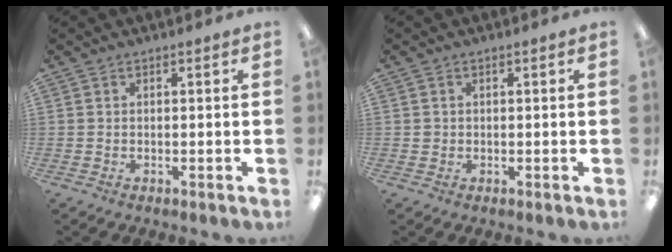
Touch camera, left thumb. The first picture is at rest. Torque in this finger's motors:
{"motor_torque": [-0.10, 0.09, -0.02, -0.05, 0.00]}